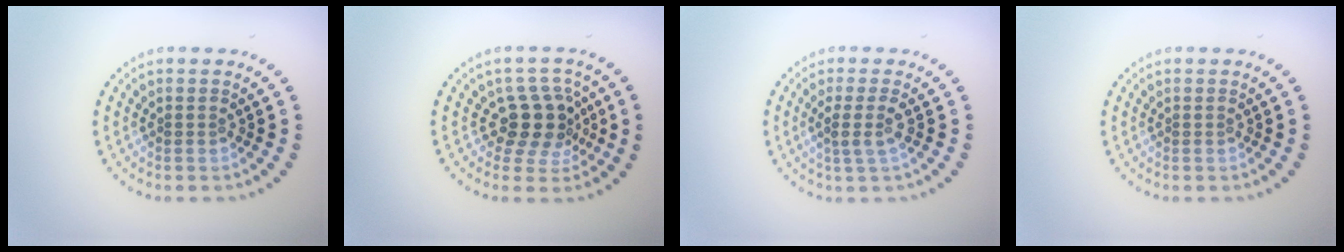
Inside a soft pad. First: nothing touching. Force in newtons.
{"total": 3.9, "press": 3.1, "slide": 2.3}
{"total": 1.8, "press": 1.4, "slide": 1.2}
{"total": 0.0}